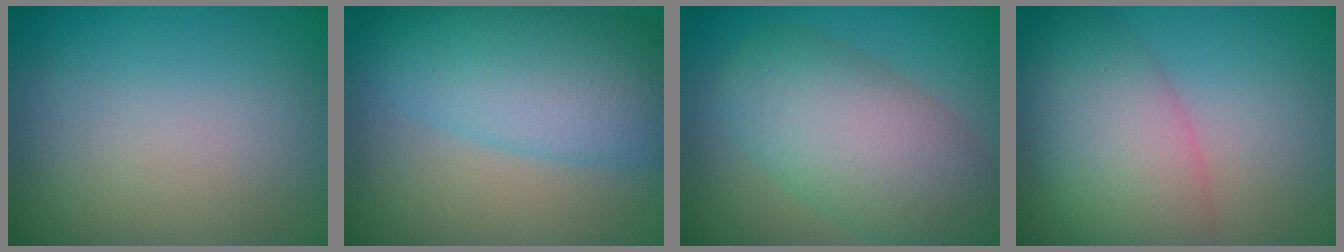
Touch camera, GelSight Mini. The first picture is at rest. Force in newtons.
{"total": 8.3, "press": 8.3, "slide": 0.1}
{"total": 7.9, "press": 7.9, "slide": 0.2}
{"total": 7.2, "press": 7.2, "slide": 0.3}